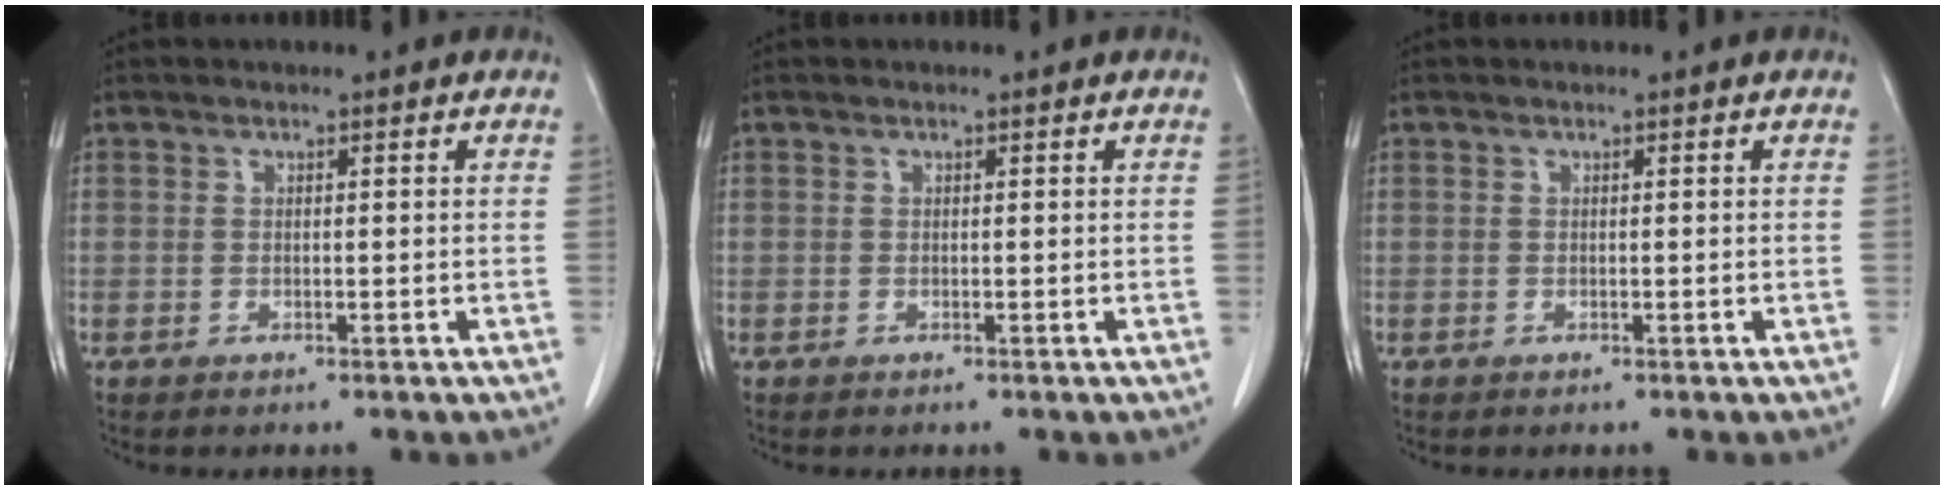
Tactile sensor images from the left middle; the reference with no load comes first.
{"total": 0.0}
{"total": 0.0}